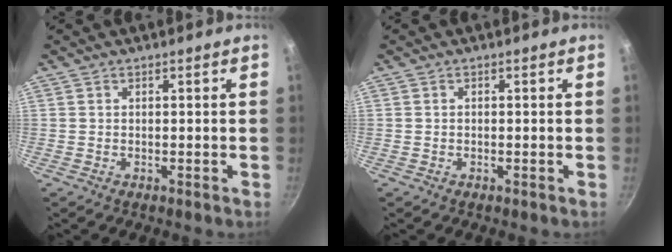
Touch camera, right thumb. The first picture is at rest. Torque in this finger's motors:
{"motor_torque": [-0.49, 0.18, -0.03, 0.23, -0.01]}